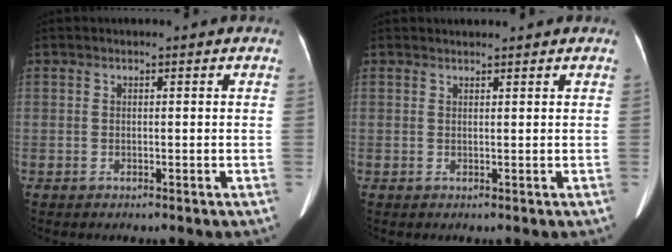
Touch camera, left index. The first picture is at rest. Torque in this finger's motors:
{"motor_torque": [-0.08, -0.09, -0.07, 0.00]}